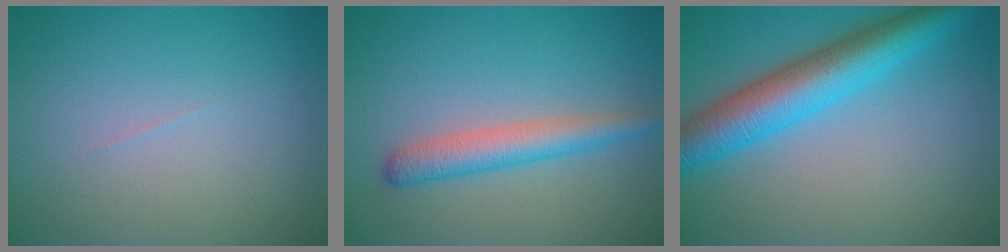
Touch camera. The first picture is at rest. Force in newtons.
{"total": 3.5, "press": 3.5, "slide": 0.1}
{"total": 7.7, "press": 7.7, "slide": 0.2}